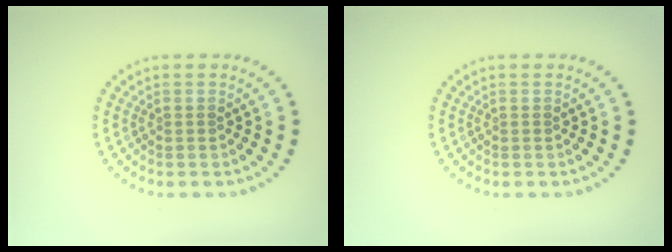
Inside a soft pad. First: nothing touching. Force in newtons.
{"total": 0.0}